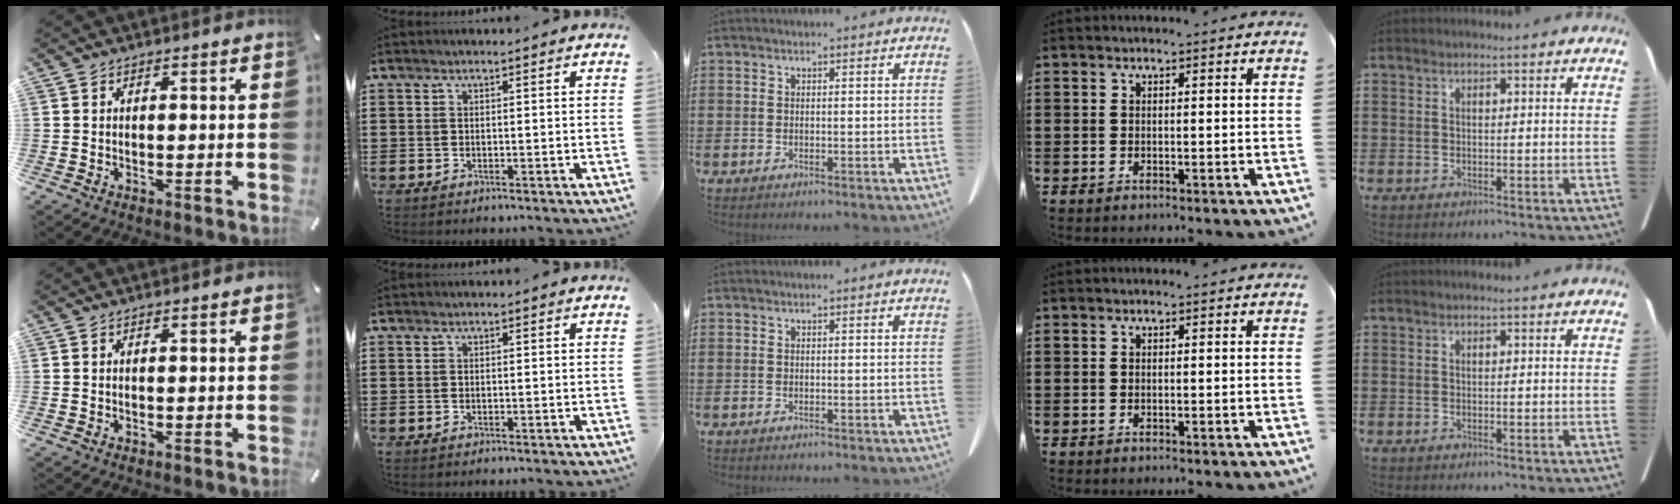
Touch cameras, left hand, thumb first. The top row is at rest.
{}